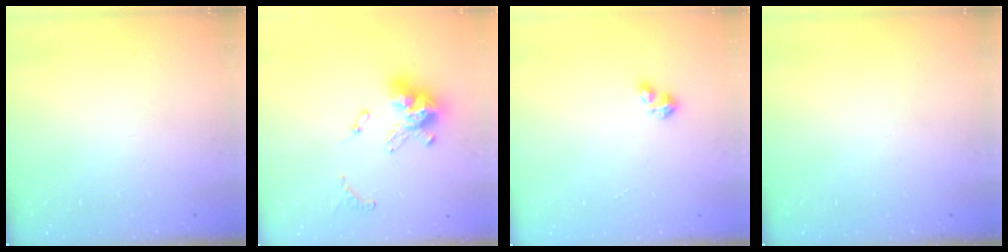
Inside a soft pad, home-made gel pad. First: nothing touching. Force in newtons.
{"total": 13.4, "press": 13.4, "slide": 1.3}
{"total": 2.4, "press": 2.4, "slide": 0.4}
{"total": 0.0}